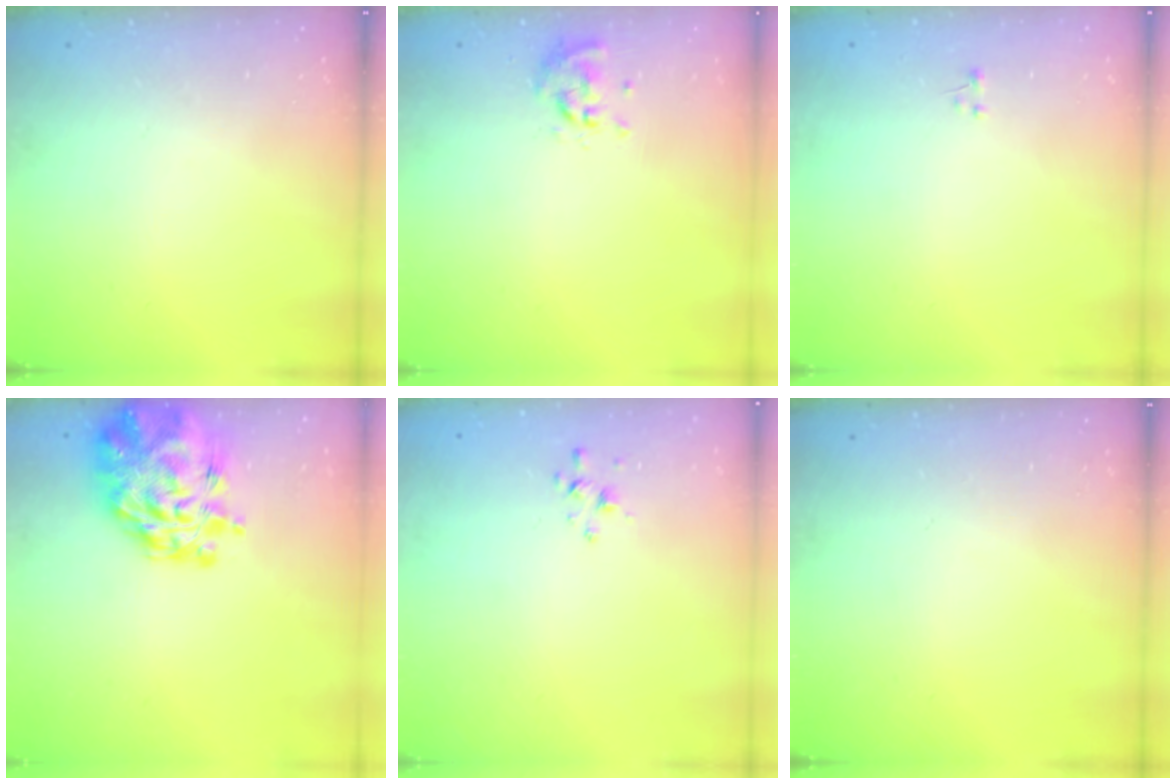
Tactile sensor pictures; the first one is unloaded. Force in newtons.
{"total": 0.0}
{"total": 0.0}
{"total": 14.1, "press": 13.2, "slide": 5.1}
{"total": 1.7, "press": 1.7, "slide": 0.3}
{"total": 0.0}